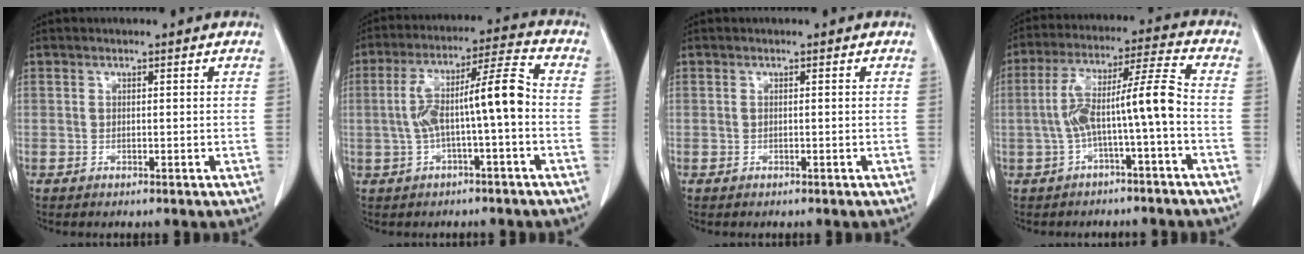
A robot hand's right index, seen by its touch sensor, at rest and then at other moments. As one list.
[{"total": 10.4, "force": [-1.1, 0.9, 10.3], "torque": [-0.185, 0.038, -0.021]}, {"total": 0.0}, {"total": 9.9, "force": [-2.1, 0.1, 9.7], "torque": [-0.176, 0.039, -0.036]}]